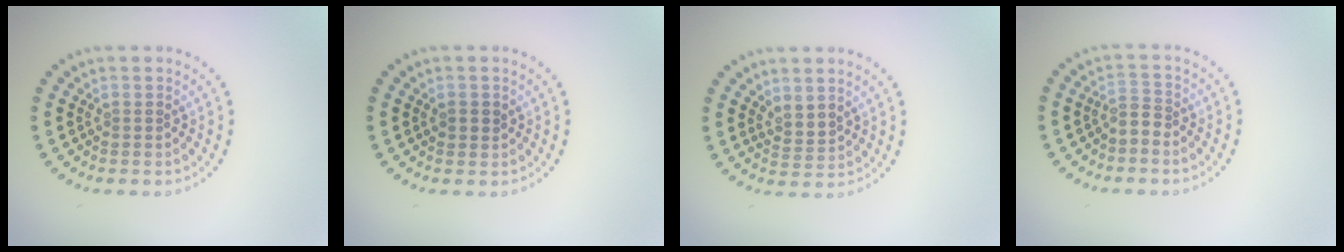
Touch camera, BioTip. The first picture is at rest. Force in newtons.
{"total": 1.2, "press": 1.1, "slide": 0.4}
{"total": 2.0, "press": 1.4, "slide": 1.3}
{"total": 1.7, "press": 1.3, "slide": 1.1}